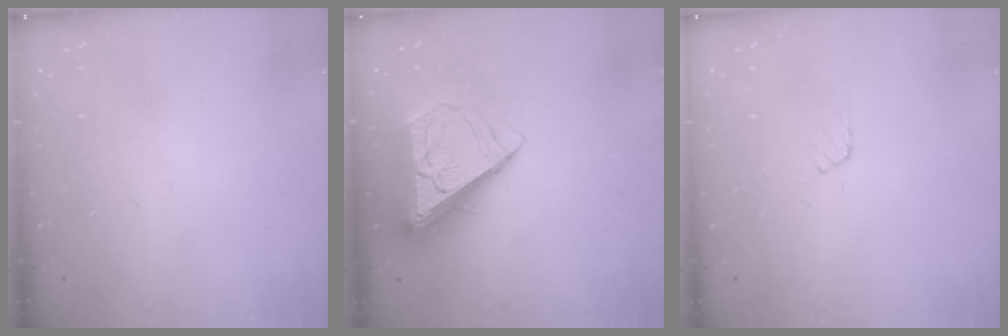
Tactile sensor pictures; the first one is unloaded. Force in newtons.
{"total": 10.7, "press": 10.6, "slide": 1.6}
{"total": 5.4, "press": 5.4, "slide": 0.6}